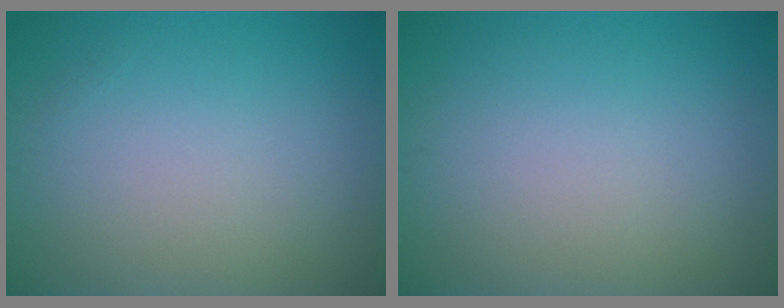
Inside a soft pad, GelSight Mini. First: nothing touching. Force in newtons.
{"total": 0.0}